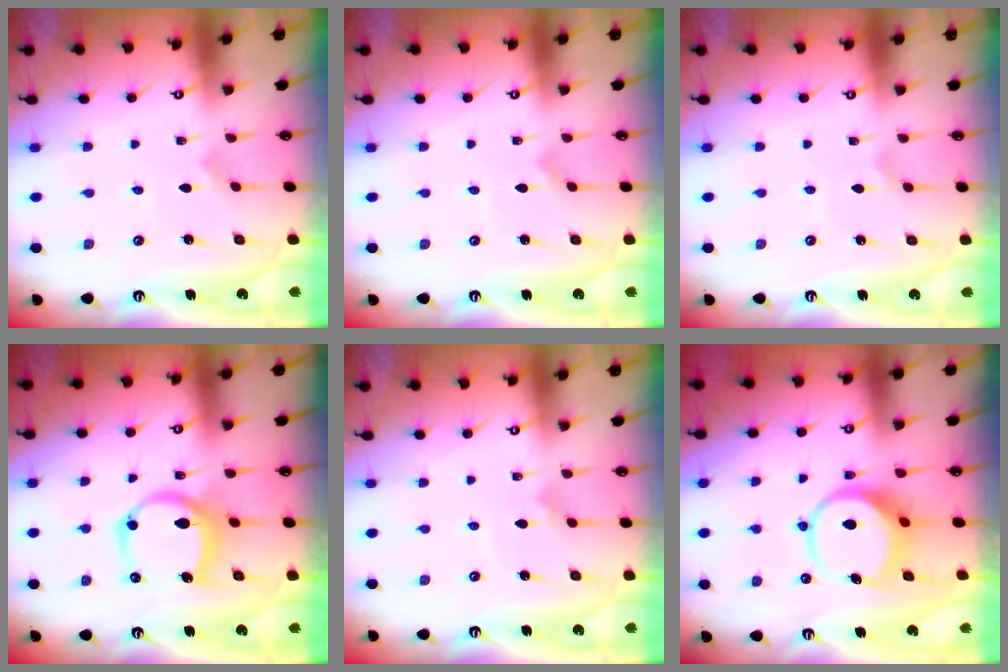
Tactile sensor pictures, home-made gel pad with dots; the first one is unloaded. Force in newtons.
{"total": 0.0}
{"total": 1.5, "press": 1.4, "slide": 0.4}
{"total": 10.3, "press": 10.3, "slide": 0.3}
{"total": 1.2, "press": 1.2, "slide": 0.0}
{"total": 9.6, "press": 9.6, "slide": 0.9}